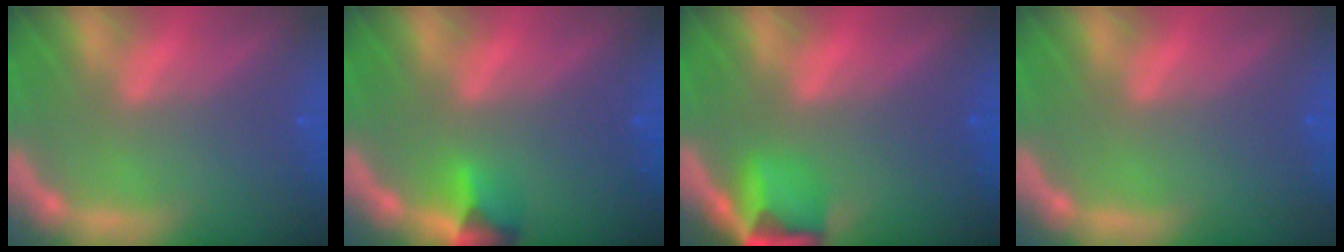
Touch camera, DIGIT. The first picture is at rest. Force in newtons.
{"total": 2.4}
{"total": 4.4}
{"total": 0.0}